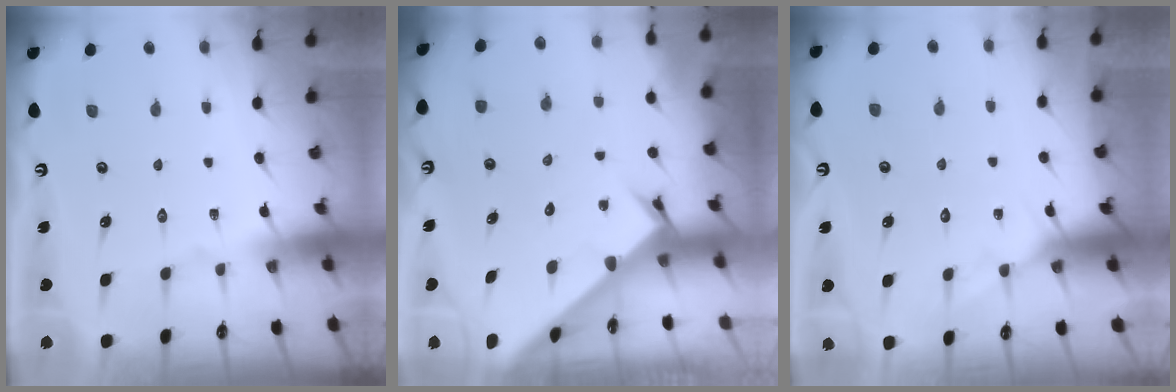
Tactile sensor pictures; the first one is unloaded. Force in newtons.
{"total": 2.1, "press": 2.1, "slide": 0.2}
{"total": 3.4, "press": 3.4, "slide": 0.4}